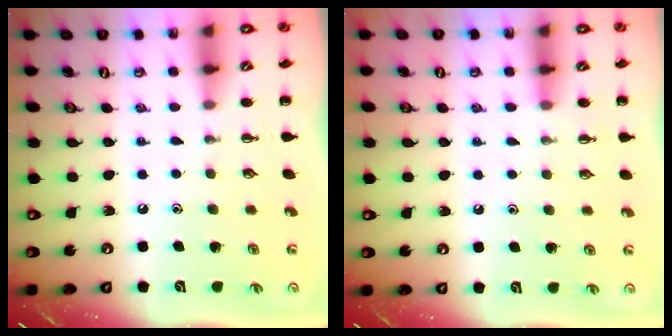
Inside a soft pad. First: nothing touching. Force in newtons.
{"total": 6.0, "press": 5.6, "slide": 2.2}